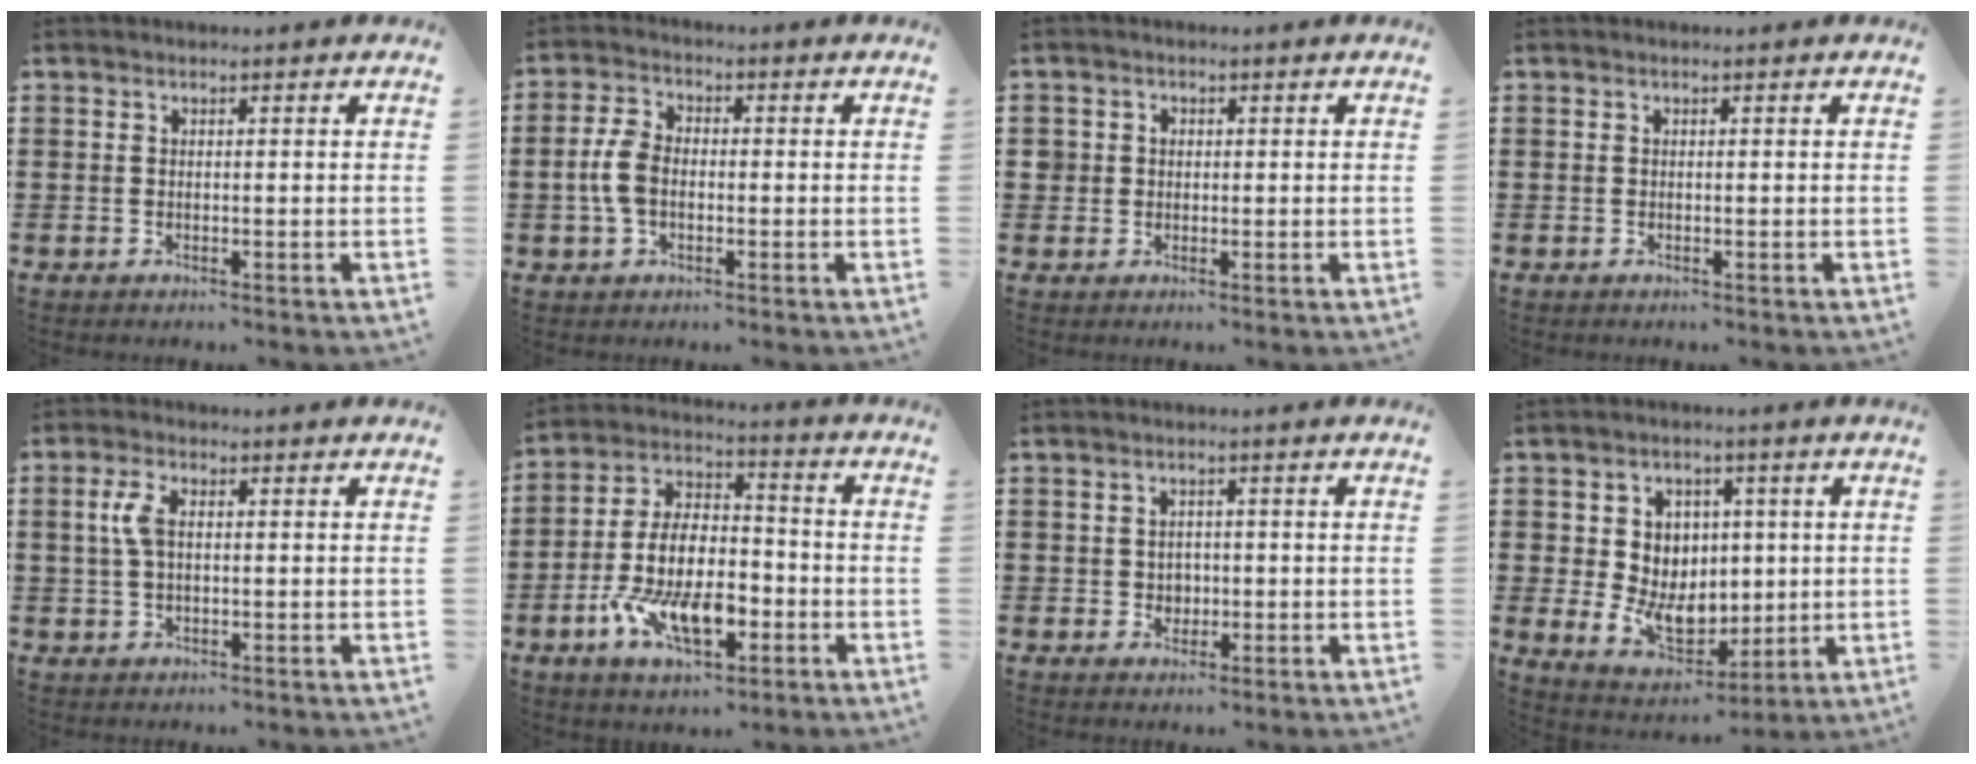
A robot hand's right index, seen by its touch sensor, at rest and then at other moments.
{"total": 4.7, "force": [-0.7, 2.5, 3.9], "torque": [-0.102, -0.007, -0.019]}
{"total": 1.9, "force": [0.2, 1.8, 0.3], "torque": [-0.015, 0.011, 0.002]}
{"total": 0.0}
{"total": 3.8, "force": [0.7, 1.4, 3.4], "torque": [-0.082, 0.004, 0.006]}
{"total": 12.3, "force": [-4.7, 6.1, 9.6], "torque": [-0.216, 0.002, -0.089]}
{"total": 1.8, "force": [-0.1, 1.7, 0.6], "torque": [-0.010, 0.003, -0.007]}
{"total": 8.1, "force": [0.1, 6.8, 4.3], "torque": [-0.099, 0.006, 0.005]}